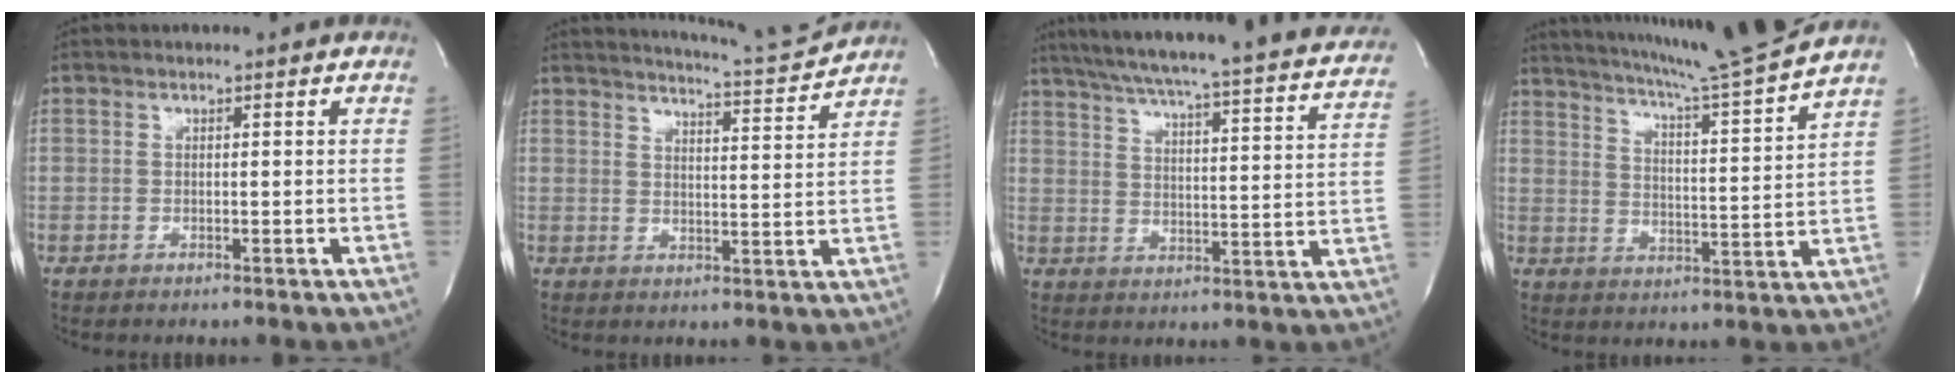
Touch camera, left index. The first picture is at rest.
{"total": 8.9, "force": [8.7, -1.5, 1.3], "torque": [-0.032, -0.028, 0.122]}
{"total": 30.4, "force": [27.1, 2.4, 13.6], "torque": [-0.215, -0.057, 0.333]}
{"total": 17.6, "force": [15.7, -2.2, 7.7], "torque": [-0.133, -0.039, 0.221]}